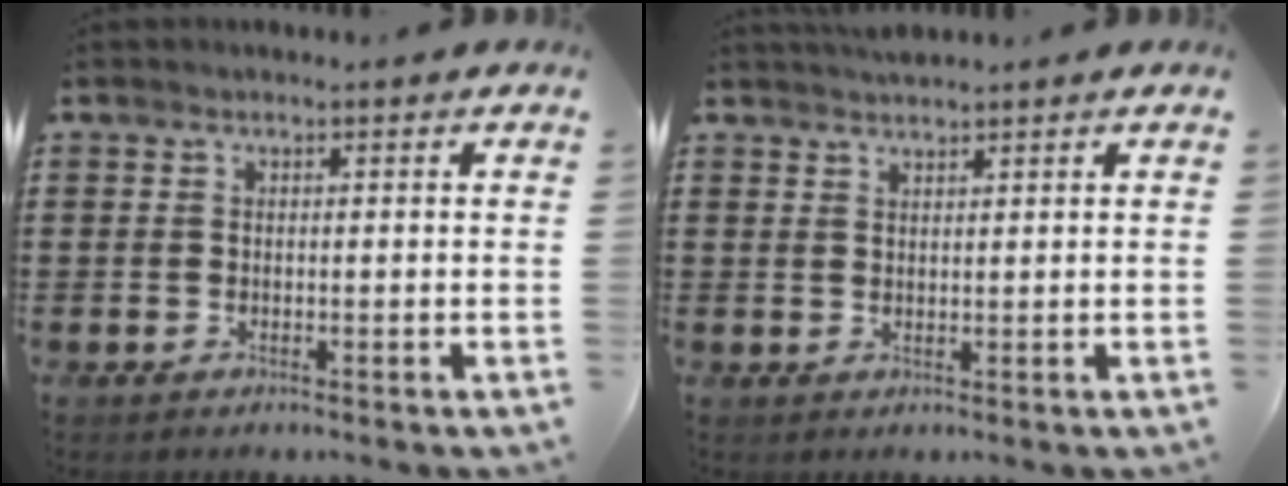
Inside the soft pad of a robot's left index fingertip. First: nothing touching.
{"total": 1.4, "force": [1.4, 0.0, 0.1], "torque": [-0.005, 0.001, 0.028]}